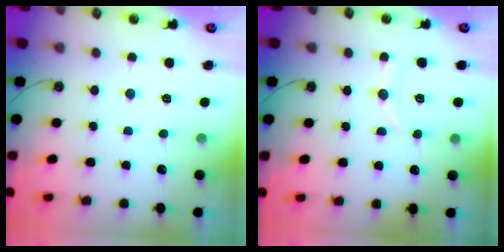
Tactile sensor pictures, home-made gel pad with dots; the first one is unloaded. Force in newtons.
{"total": 6.5, "press": 6.5, "slide": 0.5}